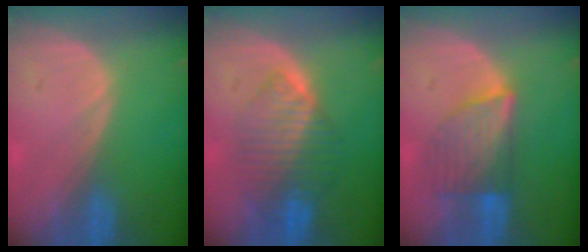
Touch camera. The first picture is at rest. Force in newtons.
{"total": 7.3, "press": 7.2, "slide": 1.4}
{"total": 6.7, "press": 6.6, "slide": 1.3}